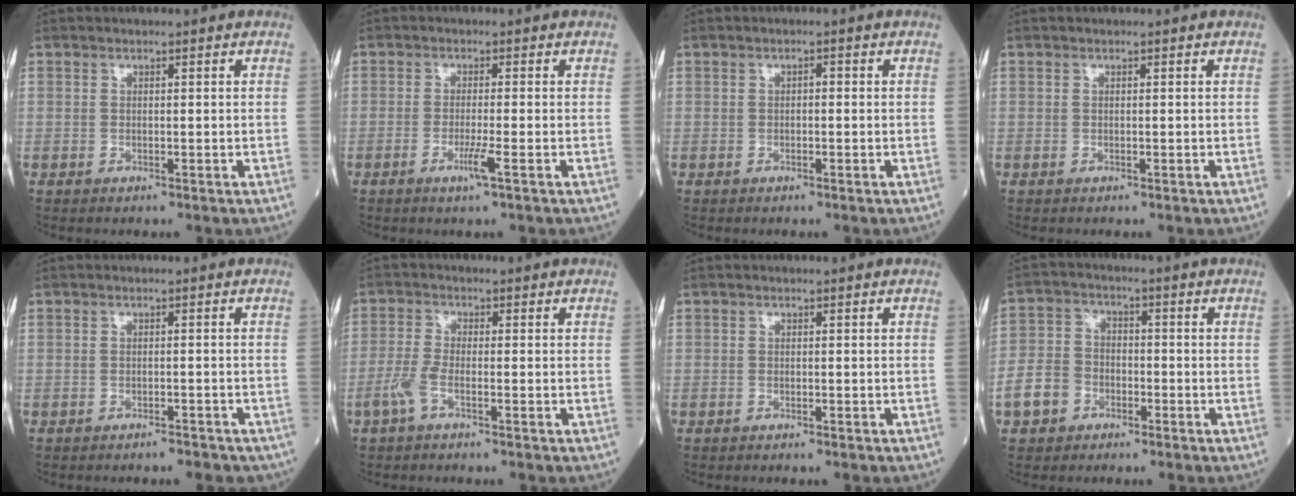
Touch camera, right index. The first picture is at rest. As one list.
[{"total": 2.6, "force": [-1.1, -0.5, 2.3], "torque": [-0.045, -0.006, -0.021]}, {"total": 0.7, "force": [-0.1, 0.3, 0.6], "torque": [-0.007, 0.003, -0.004]}, {"total": 0.0}, {"total": 3.0, "force": [-2.7, 1.0, 1.1], "torque": [-0.016, -0.002, -0.028]}, {"total": 3.0, "force": [-1.6, 0.4, 2.5], "torque": [-0.064, -0.004, -0.039]}, {"total": 0.7, "force": [-0.7, 0.1, 0.2], "torque": [-0.007, -0.001, -0.010]}, {"total": 6.2, "force": [-3.2, 4.8, 2.4], "torque": [-0.066, 0.014, -0.059]}]